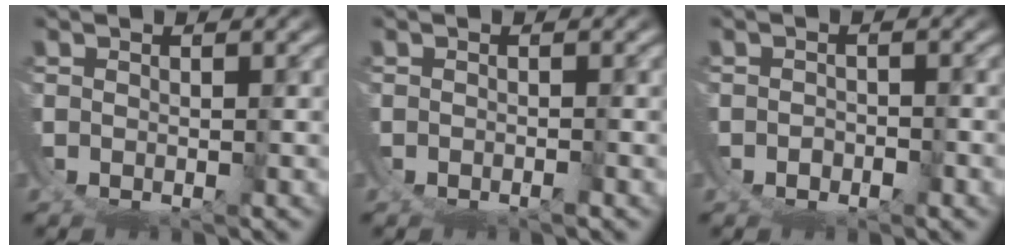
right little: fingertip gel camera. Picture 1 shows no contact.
{"total": 0.8, "force": [-0.8, 0.2, 0.1], "torque": [-0.002, -0.001, -0.013]}
{"total": 1.2, "force": [-0.5, 1.1, -0.2], "torque": [-0.002, -0.007, -0.007]}